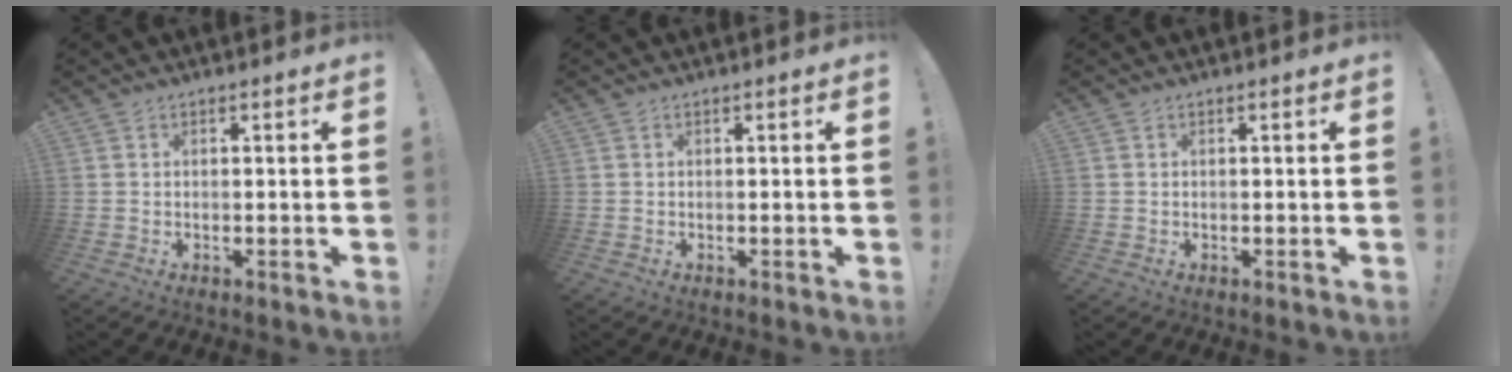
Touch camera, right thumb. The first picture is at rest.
{"total": 0.0}
{"total": 0.0}